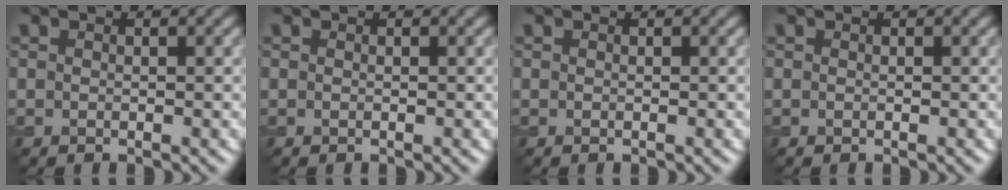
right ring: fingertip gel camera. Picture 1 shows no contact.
{"total": 0.0}
{"total": 0.0}
{"total": 0.0}